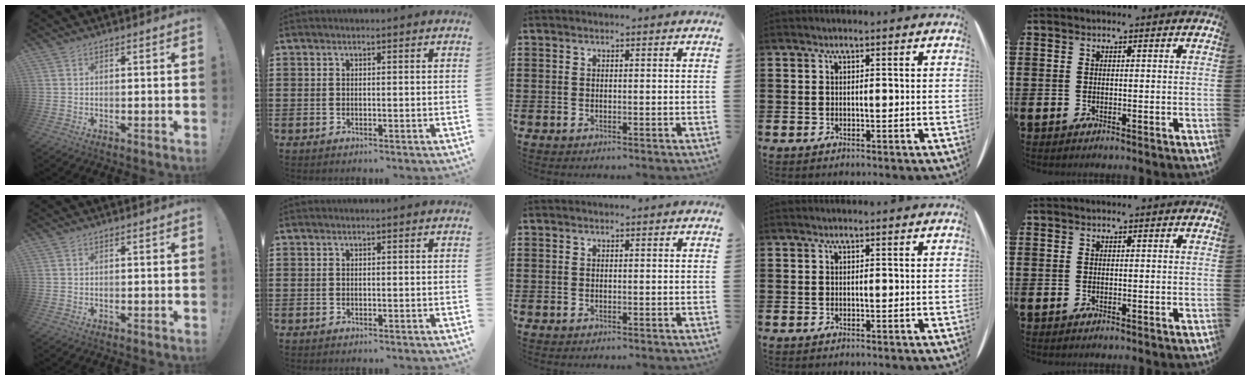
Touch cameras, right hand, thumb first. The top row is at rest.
{}